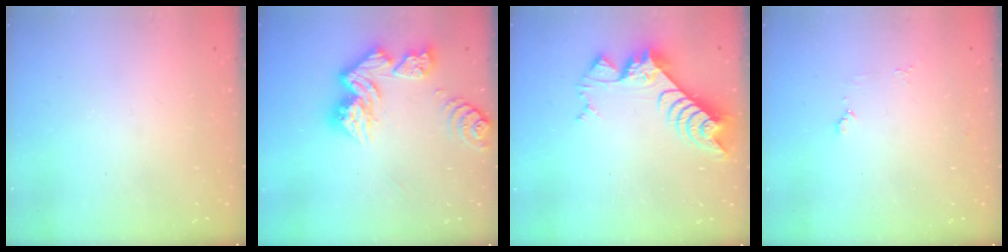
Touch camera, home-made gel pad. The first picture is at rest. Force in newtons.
{"total": 13.6, "press": 13.5, "slide": 1.6}
{"total": 8.5, "press": 8.5, "slide": 0.8}
{"total": 4.2, "press": 4.2, "slide": 0.5}